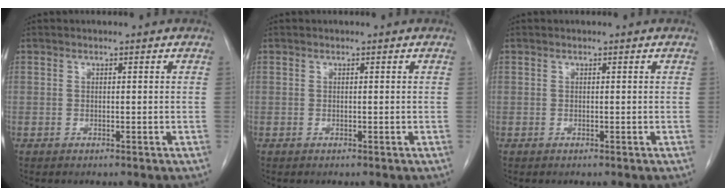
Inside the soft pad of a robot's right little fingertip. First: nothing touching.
{"total": 0.0}
{"total": 0.0}